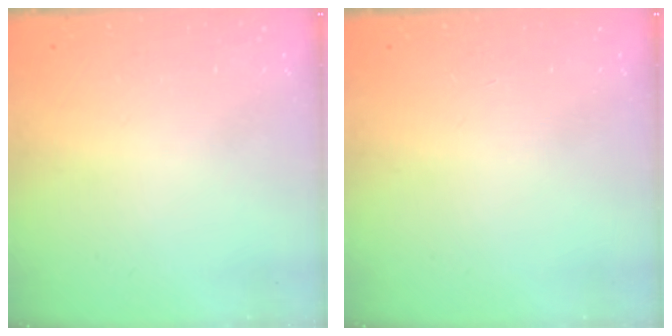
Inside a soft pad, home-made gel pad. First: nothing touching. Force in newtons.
{"total": 0.0}